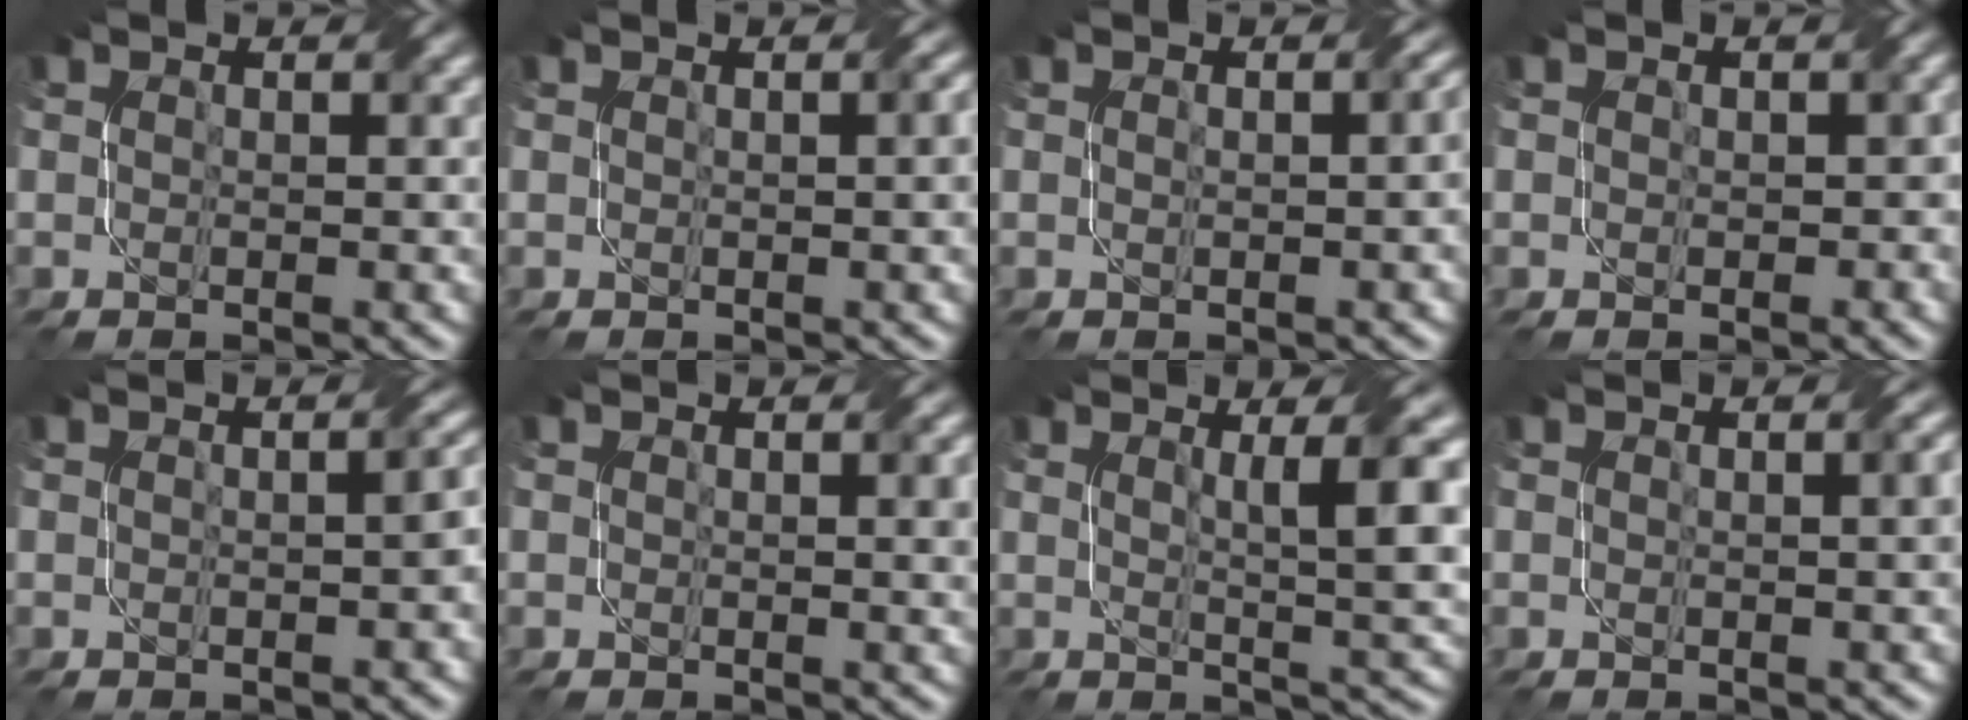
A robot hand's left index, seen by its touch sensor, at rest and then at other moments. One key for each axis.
{"total": 2.3, "fx": 0.4, "fy": 0.7, "fz": 2.1, "tx": -0.017, "ty": 0.007, "tz": 0.005}
{"total": 2.8, "fx": 0.2, "fy": 1.3, "fz": 2.5, "tx": -0.019, "ty": 0.014, "tz": 0.003}
{"total": 1.5, "fx": 0.1, "fy": 1.2, "fz": 0.8, "tx": -0.009, "ty": -0.003, "tz": 0.002}
{"total": 2.2, "fx": -0.2, "fy": 0.7, "fz": 2.1, "tx": -0.019, "ty": 0.008, "tz": -0.001}
{"total": 2.4, "fx": 0.8, "fy": 0.6, "fz": 2.1, "tx": -0.021, "ty": 0.004, "tz": 0.011}
{"total": 6.5, "fx": 1.9, "fy": 1.2, "fz": 6.1, "tx": -0.077, "ty": -0.002, "tz": 0.032}
{"total": 2.7, "fx": 0.6, "fy": 0.9, "fz": 2.5, "tx": -0.018, "ty": 0.007, "tz": 0.006}